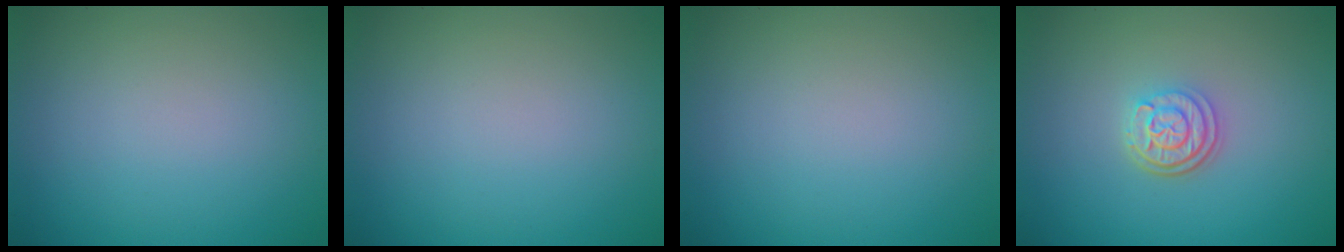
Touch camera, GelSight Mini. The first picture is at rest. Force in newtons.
{"total": 0.0}
{"total": 0.0}
{"total": 2.9, "press": 2.4, "slide": 1.7}